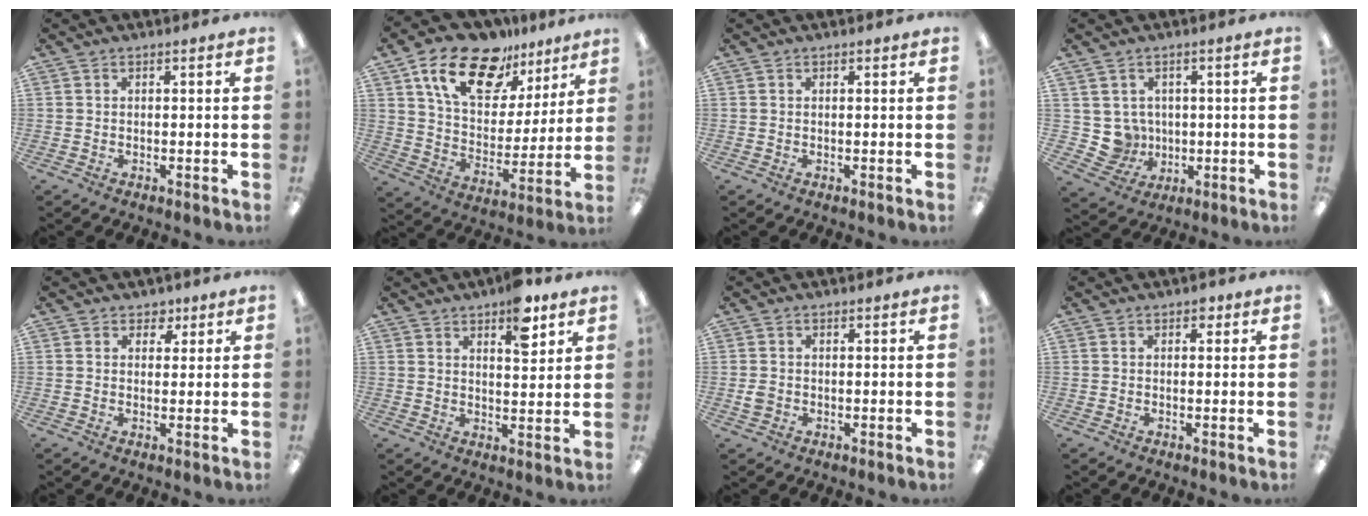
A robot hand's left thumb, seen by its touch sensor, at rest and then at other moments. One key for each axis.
{"total": 18.7, "fx": 12.3, "fy": 10.1, "fz": 9.7, "tx": -0.170, "ty": -0.061, "tz": 0.218}
{"total": 0.0}
{"total": 6.5, "fx": 1.7, "fy": 6.3, "fz": 0.6, "tx": -0.028, "ty": -0.006, "tz": 0.042}
{"total": 3.0, "fx": 1.7, "fy": 2.4, "fz": 0.7, "tx": 0.004, "ty": -0.005, "tz": 0.027}
{"total": 8.7, "fx": 5.7, "fy": 3.6, "fz": 5.5, "tx": -0.057, "ty": -0.033, "tz": 0.091}
{"total": 2.0, "fx": -0.2, "fy": 1.8, "fz": 0.9, "tx": -0.008, "ty": 0.002, "tz": -0.007}
{"total": 1.4, "fx": 0.7, "fy": 1.0, "fz": 0.7, "tx": 0.003, "ty": -0.003, "tz": 0.008}